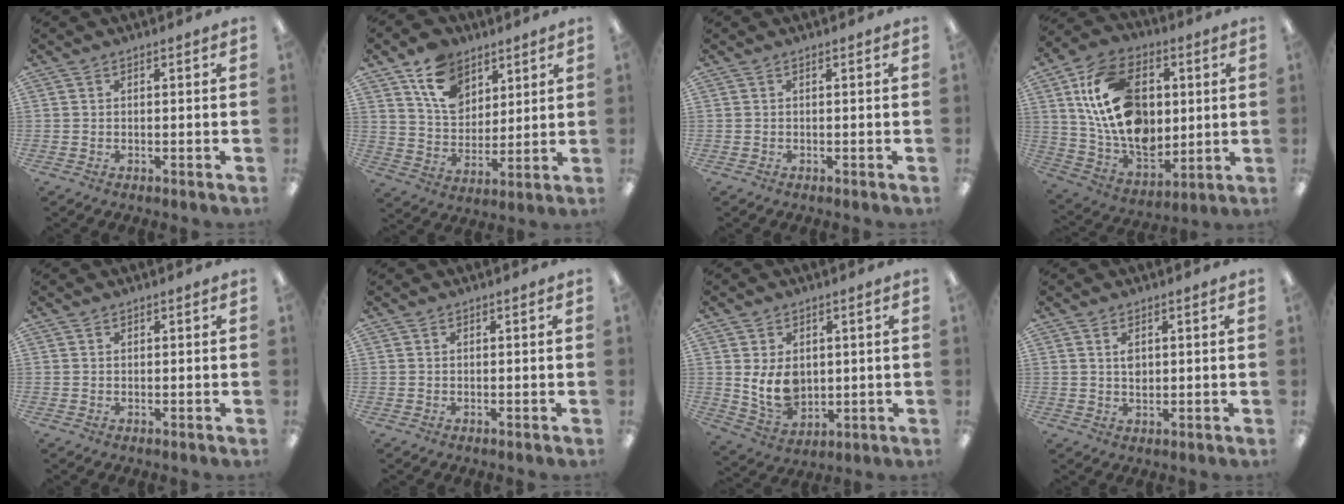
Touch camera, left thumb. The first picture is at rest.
{"total": 12.9, "force": [7.6, 9.1, 5.1], "torque": [-0.084, -0.032, 0.145]}
{"total": 0.0}
{"total": 21.3, "force": [4.8, 14.9, 14.4], "torque": [-0.282, -0.001, 0.089]}
{"total": 0.7, "force": [0.4, 0.6, 0.2], "torque": [-0.004, 0.003, 0.008]}
{"total": 0.5, "force": [0.3, 0.3, 0.3], "torque": [-0.005, 0.003, 0.005]}
{"total": 9.1, "force": [1.8, 6.8, 5.8], "torque": [-0.117, -0.008, 0.033]}
{"total": 2.9, "force": [1.1, 1.7, 2.0], "torque": [-0.029, -0.003, 0.016]}